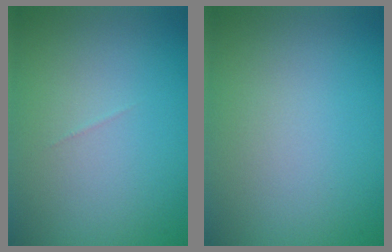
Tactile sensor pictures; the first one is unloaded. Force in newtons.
{"total": 0.0}